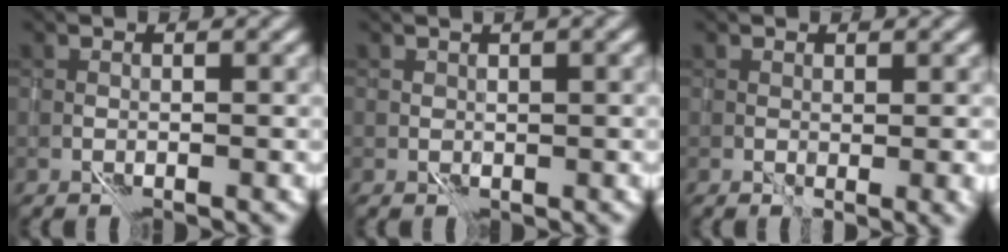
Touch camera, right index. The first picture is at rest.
{"total": 1.3, "force": [0.5, 0.6, 1.0], "torque": [-0.009, 0.009, 0.014]}
{"total": 1.9, "force": [0.7, 0.4, 1.7], "torque": [-0.024, -0.004, 0.022]}